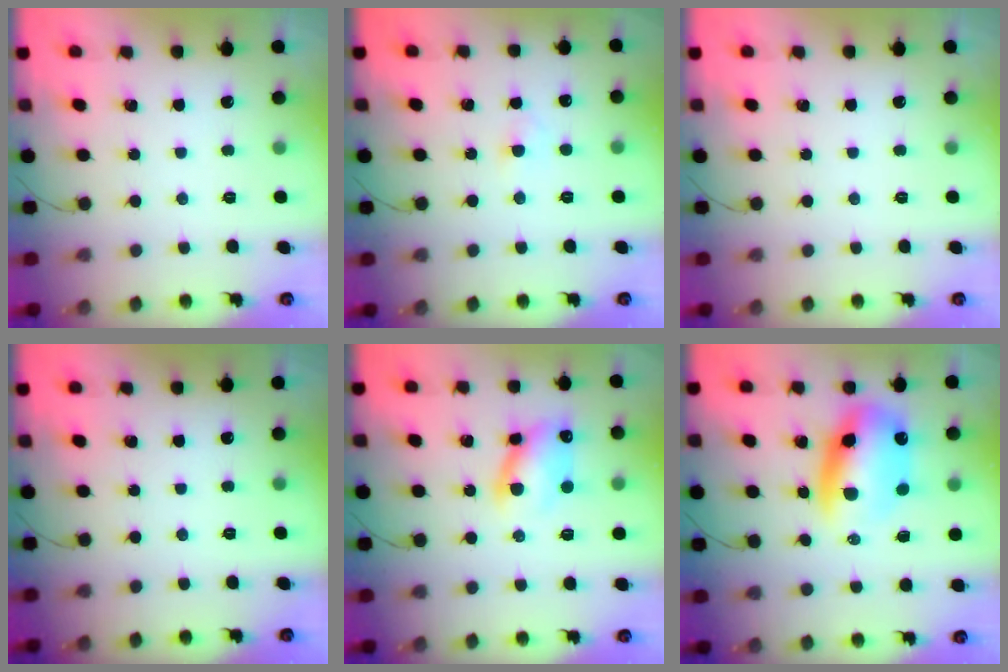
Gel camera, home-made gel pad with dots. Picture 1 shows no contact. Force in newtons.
{"total": 2.1, "press": 1.9, "slide": 0.9}
{"total": 0.0}
{"total": 0.0}
{"total": 10.2, "press": 10.0, "slide": 1.9}
{"total": 12.4, "press": 11.9, "slide": 3.5}